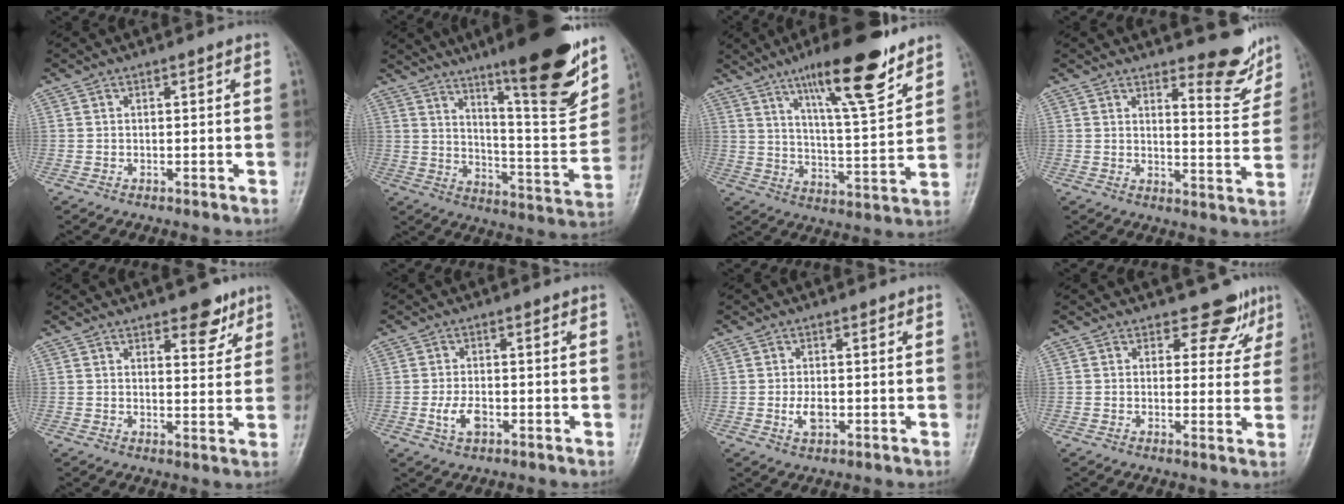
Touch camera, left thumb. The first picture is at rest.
{"total": 22.2, "force": [14.4, 3.8, 16.4], "torque": [-0.209, -0.076, 0.226]}
{"total": 17.0, "force": [11.0, 3.6, 12.4], "torque": [-0.177, -0.061, 0.182]}
{"total": 8.9, "force": [7.0, 2.6, 4.8], "torque": [-0.033, -0.060, 0.098]}
{"total": 5.6, "force": [3.7, 2.6, 3.3], "torque": [-0.019, -0.022, 0.049]}
{"total": 4.0, "force": [-1.2, 2.3, 3.0], "torque": [-0.060, 0.002, -0.022]}
{"total": 3.0, "force": [-0.5, 1.7, 2.4], "torque": [-0.044, -0.003, -0.008]}
{"total": 5.2, "force": [3.8, 3.3, 1.3], "torque": [0.015, -0.026, 0.037]}